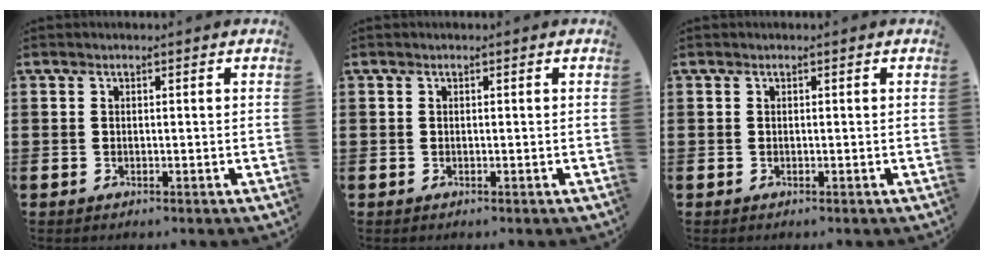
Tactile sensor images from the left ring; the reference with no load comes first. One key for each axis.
{"total": 0.0}
{"total": 0.0}